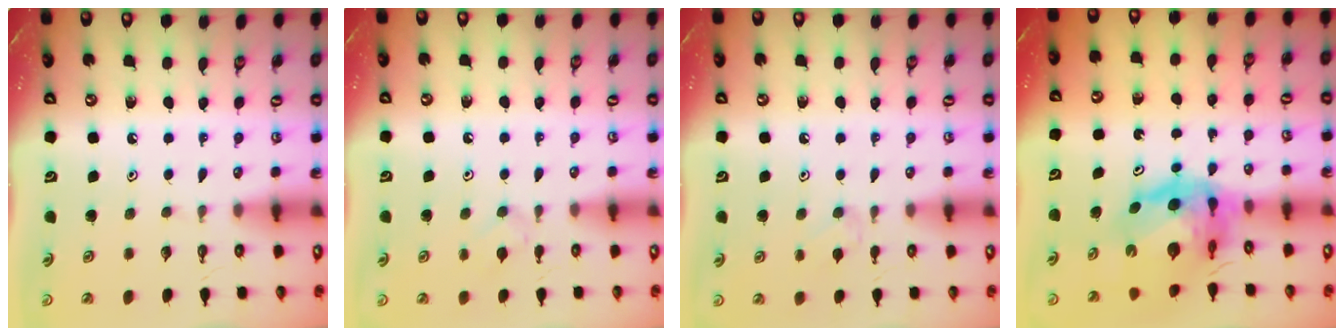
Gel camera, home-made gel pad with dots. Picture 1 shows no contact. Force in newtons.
{"total": 4.1, "press": 4.0, "slide": 0.8}
{"total": 4.1, "press": 4.0, "slide": 0.8}
{"total": 10.9, "press": 10.8, "slide": 1.4}